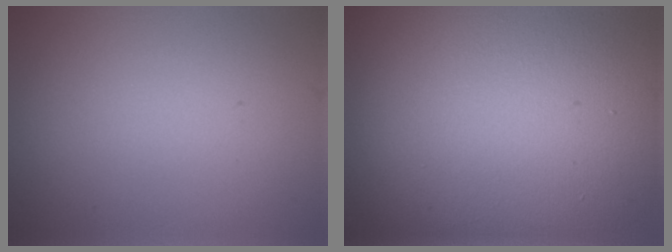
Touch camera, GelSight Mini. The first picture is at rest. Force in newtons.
{"total": 19.5, "press": 19.4, "slide": 0.8}